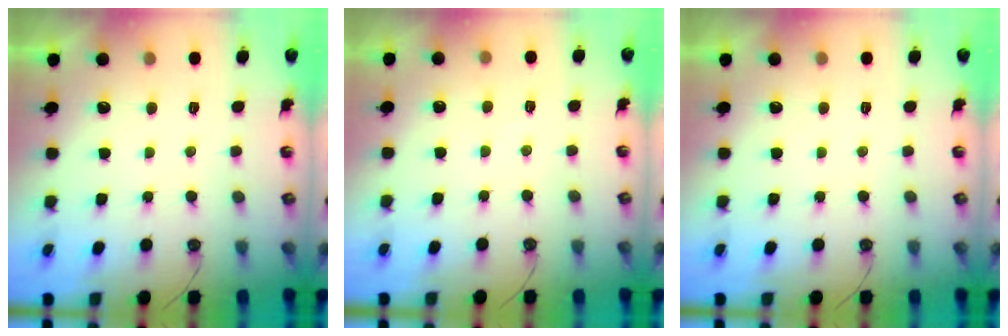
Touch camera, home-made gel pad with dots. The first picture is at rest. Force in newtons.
{"total": 2.0, "press": 2.0, "slide": 0.3}
{"total": 0.0}